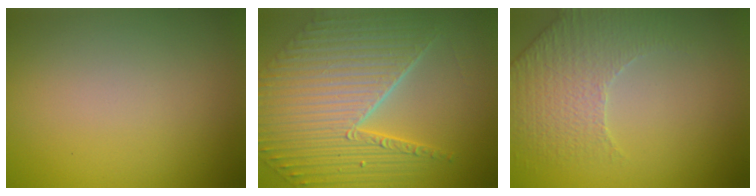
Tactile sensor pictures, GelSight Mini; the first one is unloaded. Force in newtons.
{"total": 10.1, "press": 7.3, "slide": 6.9}
{"total": 2.6, "press": 2.4, "slide": 1.0}